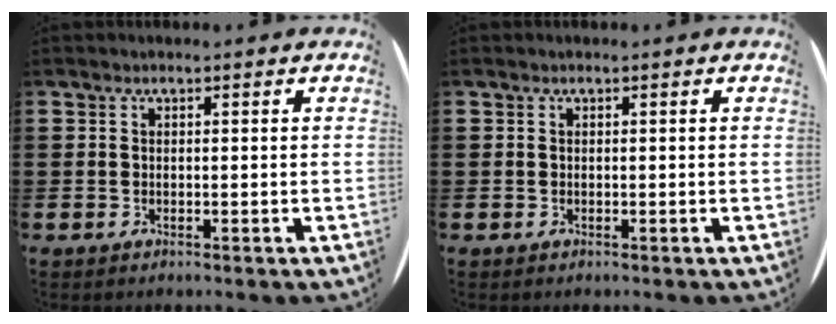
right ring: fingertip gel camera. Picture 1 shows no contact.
{"total": 0.0}